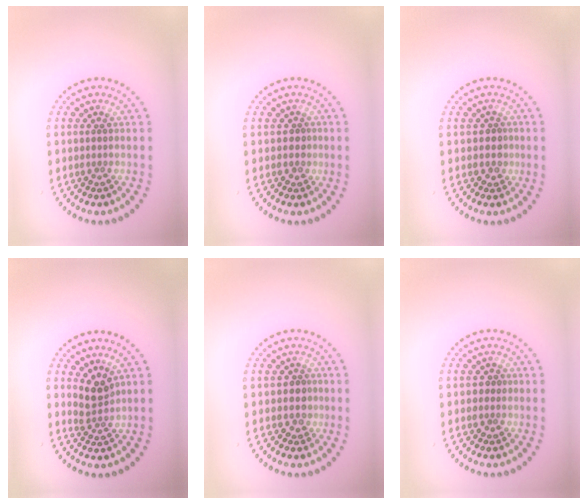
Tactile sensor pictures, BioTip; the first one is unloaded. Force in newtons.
{"total": 0.6, "press": 0.4, "slide": 0.5}
{"total": 1.0, "press": 0.6, "slide": 0.8}
{"total": 2.3, "press": 1.7, "slide": 1.5}
{"total": 1.4, "press": 1.0, "slide": 0.9}
{"total": 1.1, "press": 1.0, "slide": 0.5}